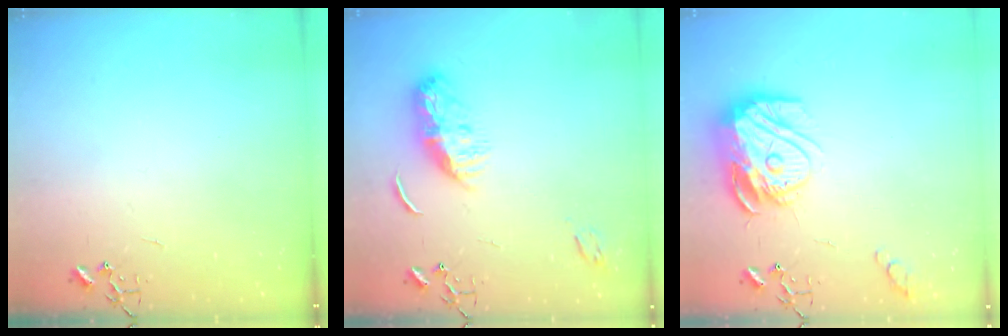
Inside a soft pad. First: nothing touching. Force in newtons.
{"total": 10.4, "press": 10.4, "slide": 0.0}
{"total": 16.7, "press": 16.7, "slide": 1.6}